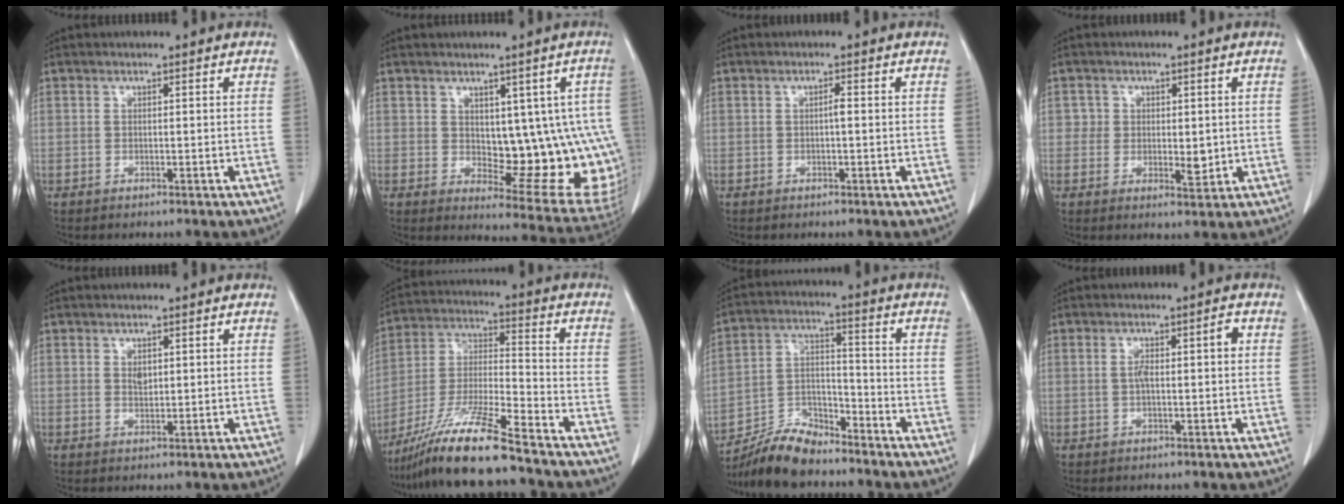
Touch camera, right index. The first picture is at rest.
{"total": 13.7, "force": [0.6, 6.7, 12.0], "torque": [-0.113, 0.004, 0.026]}
{"total": 0.9, "force": [-0.1, 0.1, 0.9], "torque": [-0.016, 0.001, -0.002]}
{"total": 3.5, "force": [0.3, 2.8, 2.2], "torque": [-0.017, -0.003, 0.006]}
{"total": 1.3, "force": [0.5, 0.7, 0.9], "torque": [-0.015, -0.004, 0.011]}
{"total": 14.9, "force": [-11.5, 0.0, 9.5], "torque": [-0.192, -0.023, -0.214]}
{"total": 10.4, "force": [-9.4, 2.5, 3.6], "torque": [-0.066, 0.005, -0.176]}
{"total": 3.7, "force": [0.4, 0.8, 3.6], "torque": [-0.065, 0.016, 0.007]}